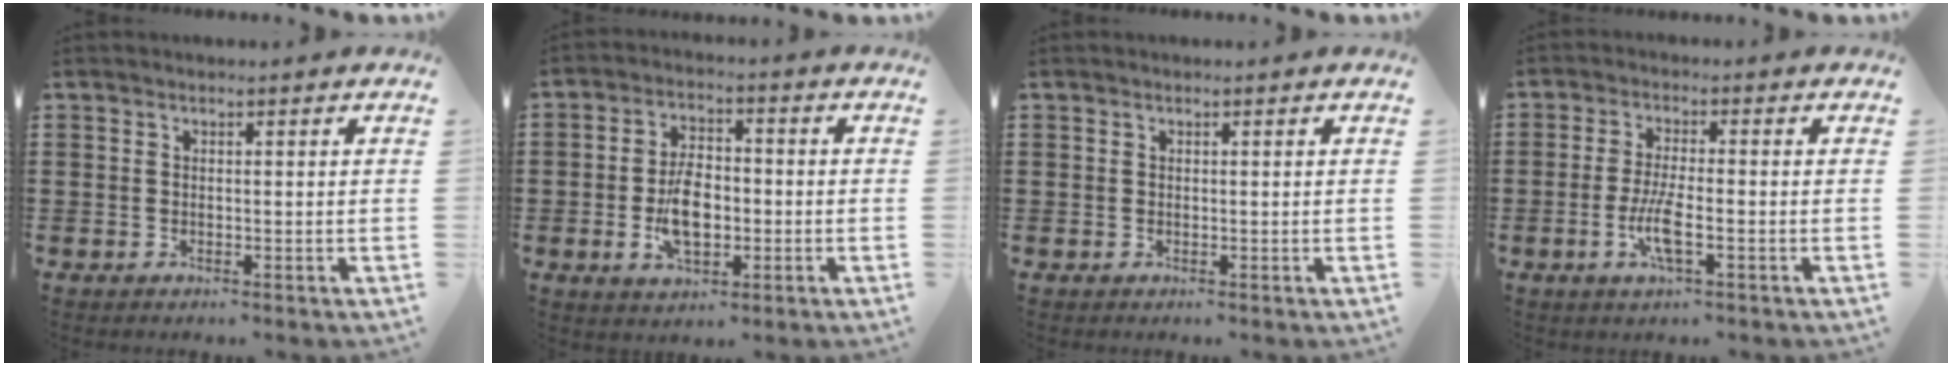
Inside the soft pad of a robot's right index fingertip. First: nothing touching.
{"total": 7.2, "force": [-1.4, 4.0, 5.9], "torque": [-0.116, 0.002, -0.028]}
{"total": 0.0}
{"total": 5.2, "force": [-1.7, 0.9, 4.8], "torque": [-0.101, -0.007, -0.036]}